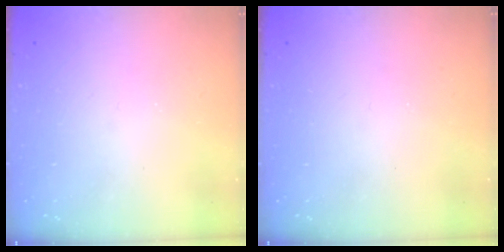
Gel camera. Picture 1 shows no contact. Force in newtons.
{"total": 0.0}